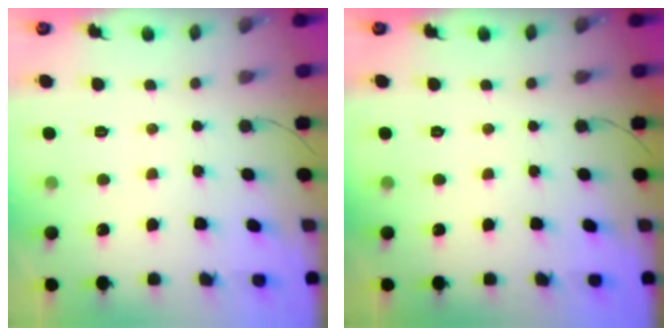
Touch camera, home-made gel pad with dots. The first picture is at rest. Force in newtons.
{"total": 0.0}